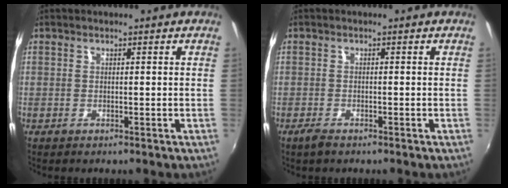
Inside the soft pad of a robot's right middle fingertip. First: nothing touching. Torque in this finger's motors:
{"motor_torque": [0.32, -0.36, 0.04, 0.03]}